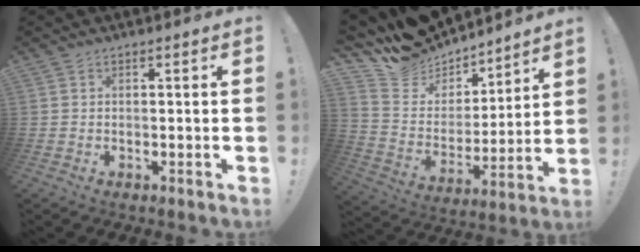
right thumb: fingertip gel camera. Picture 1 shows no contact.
{"total": 12.5, "force": [10.7, 6.4, 1.1], "torque": [-0.043, -0.098, 0.203]}